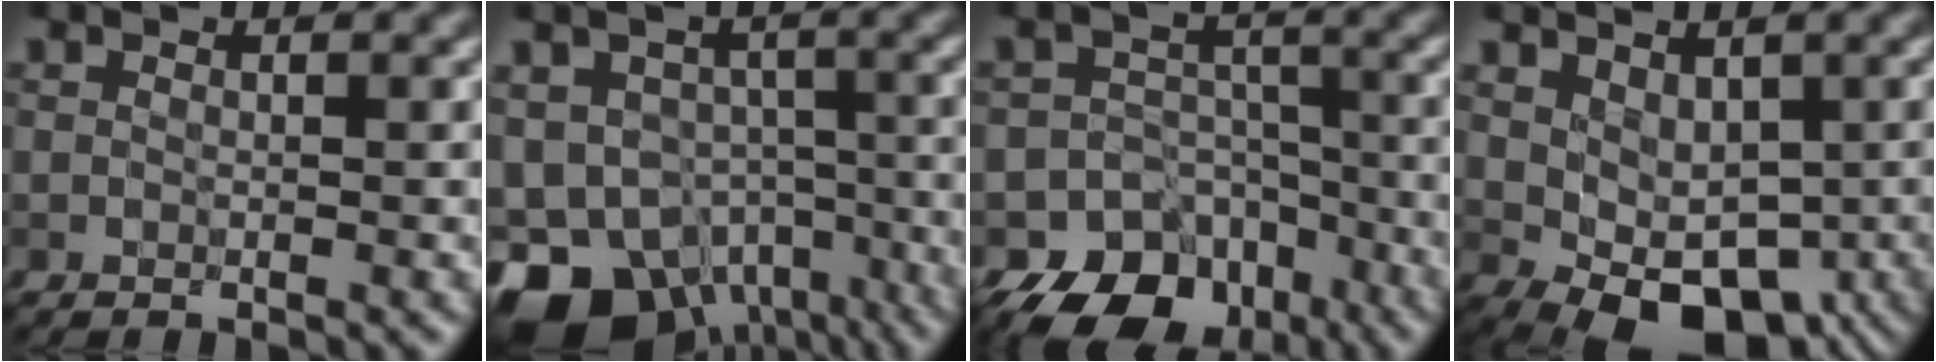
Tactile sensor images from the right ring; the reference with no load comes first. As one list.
[{"total": 12.0, "force": [-7.6, 7.6, 5.5], "torque": [-0.100, -0.024, -0.111]}, {"total": 11.6, "force": [-7.7, 8.2, 2.7], "torque": [-0.026, -0.012, -0.124]}, {"total": 6.0, "force": [-0.7, 4.1, 4.3], "torque": [-0.065, -0.012, -0.004]}]